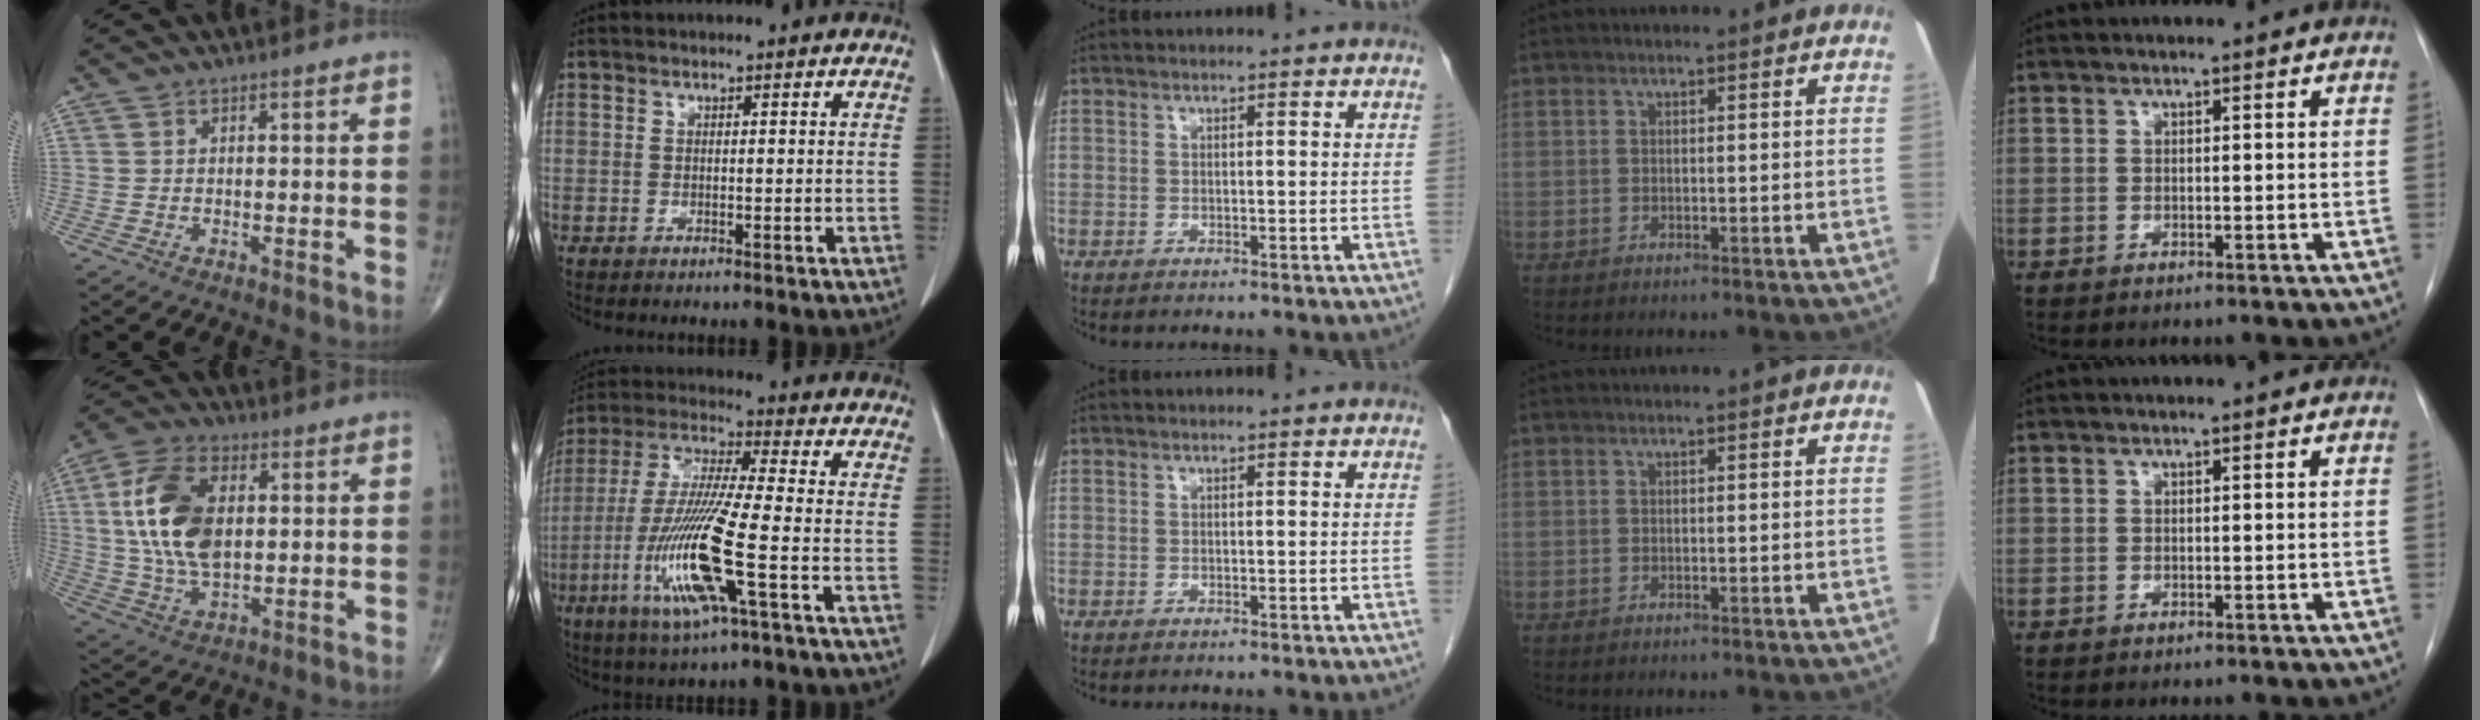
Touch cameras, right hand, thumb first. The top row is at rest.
{"thumb": {"total": 16.1, "force": [2.4, 9.0, 13.1], "torque": [-0.254, 0.003, 0.047]}, "index": {"total": 15.0, "force": [-4.7, 0.2, 14.2], "torque": [-0.299, -0.019, -0.095]}}